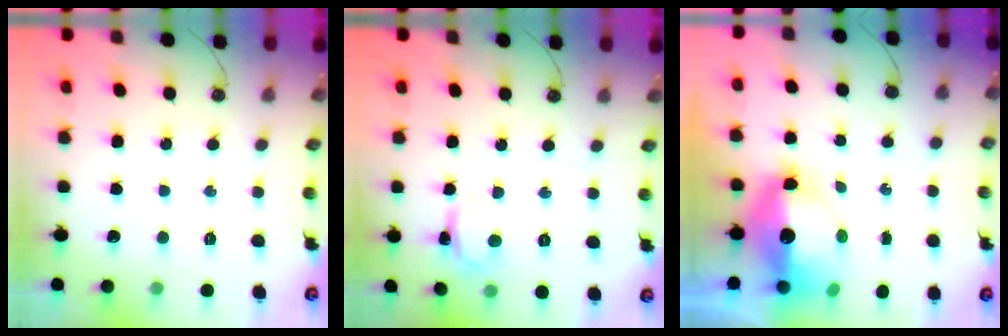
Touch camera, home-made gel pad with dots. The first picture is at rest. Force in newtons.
{"total": 4.6, "press": 4.6, "slide": 0.4}
{"total": 12.3, "press": 12.2, "slide": 1.3}